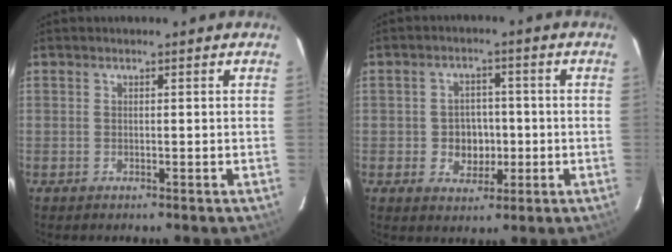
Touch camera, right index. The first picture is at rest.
{"total": 5.7, "force": [-1.1, 4.9, 2.7], "torque": [-0.055, 0.010, -0.007]}